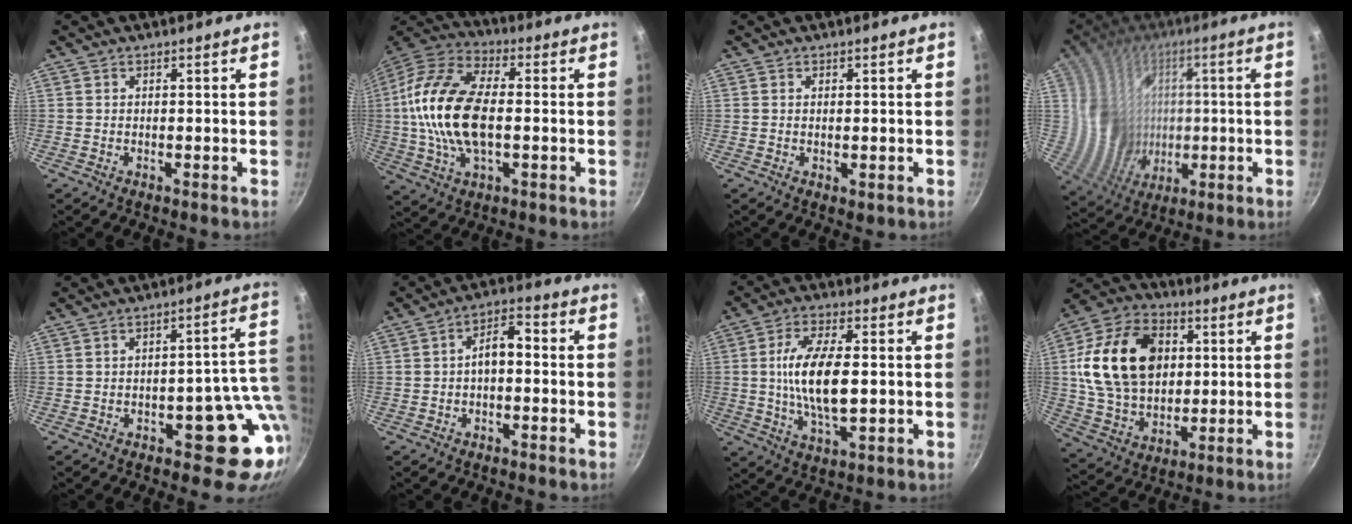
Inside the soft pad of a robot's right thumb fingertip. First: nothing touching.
{"total": 19.6, "force": [-0.3, 10.5, 16.5], "torque": [-0.320, 0.030, -0.019]}
{"total": 1.4, "force": [0.2, 0.7, 1.2], "torque": [-0.016, -0.004, 0.002]}
{"total": 10.5, "force": [0.6, 9.9, 3.3], "torque": [-0.028, -0.005, 0.017]}
{"total": 13.0, "force": [-1.9, 7.0, 10.8], "torque": [-0.056, 0.019, -0.014]}
{"total": 5.7, "force": [-0.6, 3.1, 4.8], "torque": [-0.062, 0.030, -0.016]}
{"total": 13.0, "force": [0.3, 5.5, 11.7], "torque": [-0.216, 0.005, 0.005]}
{"total": 21.9, "force": [3.8, 15.7, 14.7], "torque": [-0.237, 0.005, 0.067]}